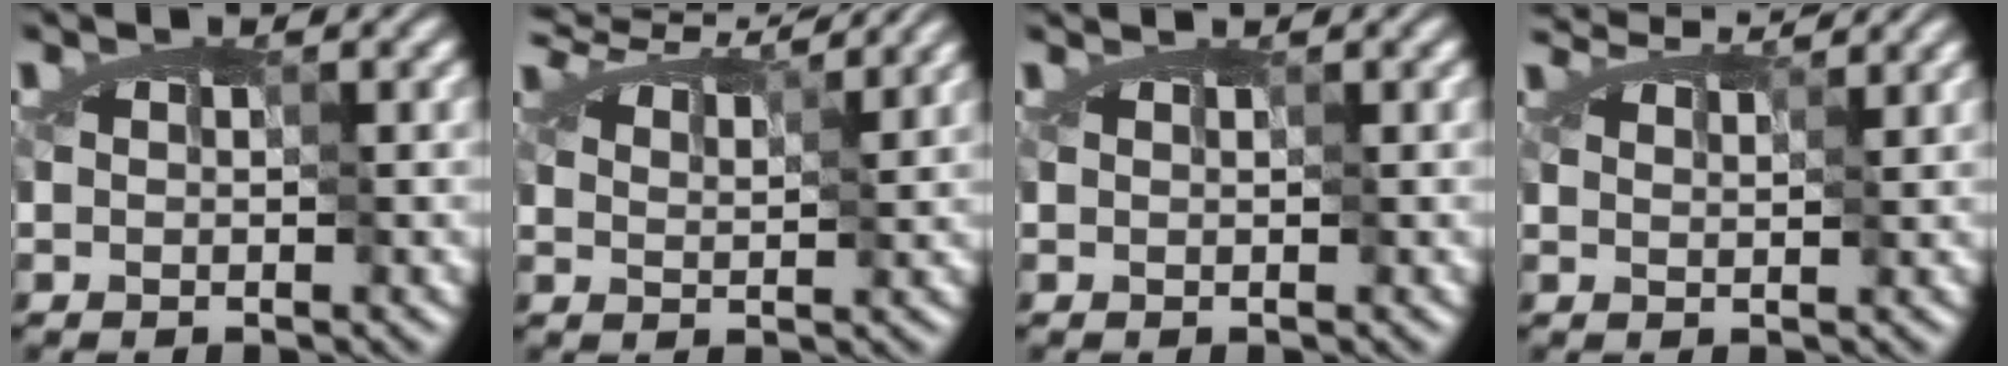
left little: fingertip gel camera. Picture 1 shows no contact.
{"total": 5.0, "force": [4.4, 0.8, 2.2], "torque": [-0.060, 0.011, 0.055]}
{"total": 0.6, "force": [0.5, 0.1, 0.2], "torque": [-0.007, 0.001, 0.013]}
{"total": 3.9, "force": [3.7, 0.6, 1.2], "torque": [-0.045, 0.001, 0.063]}